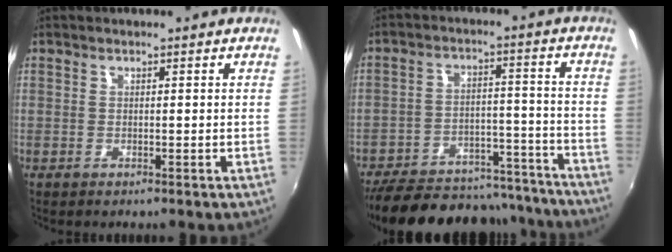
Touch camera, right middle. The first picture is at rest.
{"total": 28.0, "force": [-24.0, 10.2, 10.2], "torque": [-0.210, 0.025, -0.306]}